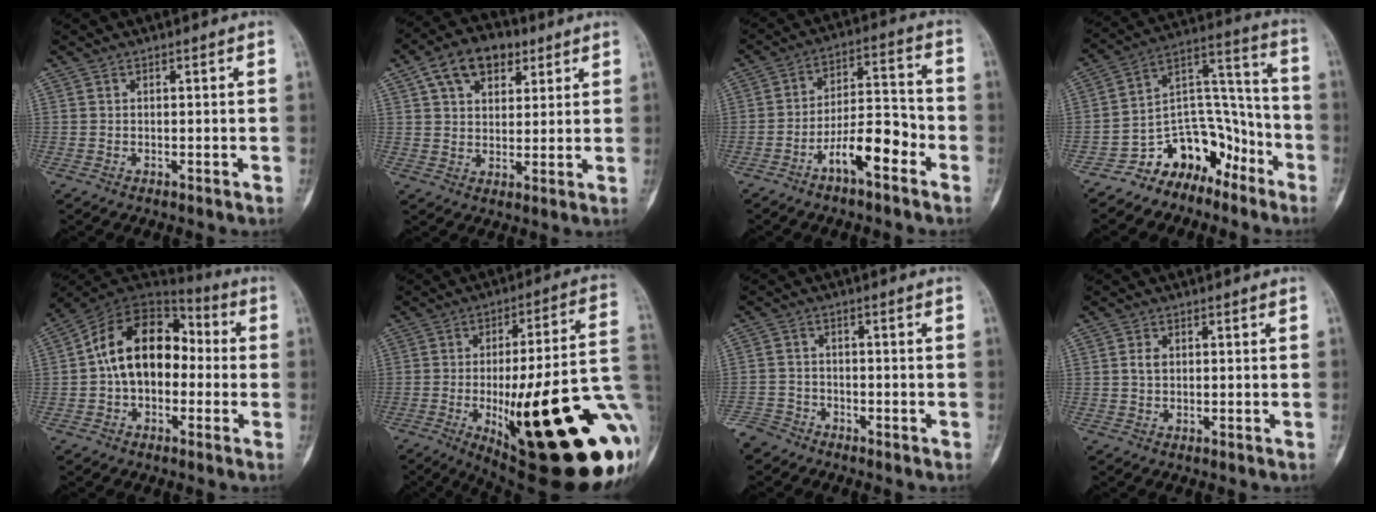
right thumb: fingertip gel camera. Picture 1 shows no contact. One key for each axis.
{"total": 11.2, "fx": 5.5, "fy": 7.1, "fz": 6.8, "tx": -0.083, "ty": -0.002, "tz": 0.086}
{"total": 10.5, "fx": -5.4, "fy": 3.8, "fz": 8.2, "tx": -0.131, "ty": 0.051, "tz": -0.096}
{"total": 14.2, "fx": -9.5, "fy": 9.1, "fz": 5.3, "tx": -0.038, "ty": 0.132, "tz": -0.166}
{"total": 15.7, "fx": -0.6, "fy": 10.9, "fz": 11.3, "tx": -0.156, "ty": 0.051, "tz": -0.025}
{"total": 35.6, "fx": -7.9, "fy": 9.8, "fz": 33.3, "tx": -0.381, "ty": 0.005, "tz": -0.101}
{"total": 4.7, "fx": -3.7, "fy": 2.8, "fz": 0.5, "tx": 0.000, "ty": 0.011, "tz": -0.080}
{"total": 1.8, "fx": 0.3, "fy": 1.4, "fz": 1.2, "tx": -0.022, "ty": 0.005, "tz": 0.006}